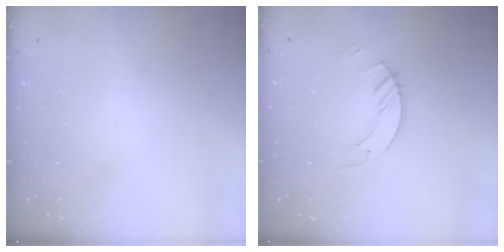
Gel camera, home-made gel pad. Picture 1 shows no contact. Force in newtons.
{"total": 4.0, "press": 4.0, "slide": 0.3}